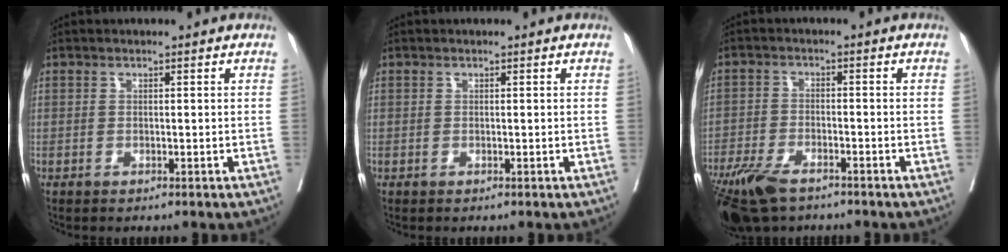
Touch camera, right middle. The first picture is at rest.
{"total": 0.0}
{"total": 9.5, "force": [-6.9, 3.3, 5.6], "torque": [-0.106, -0.018, -0.123]}